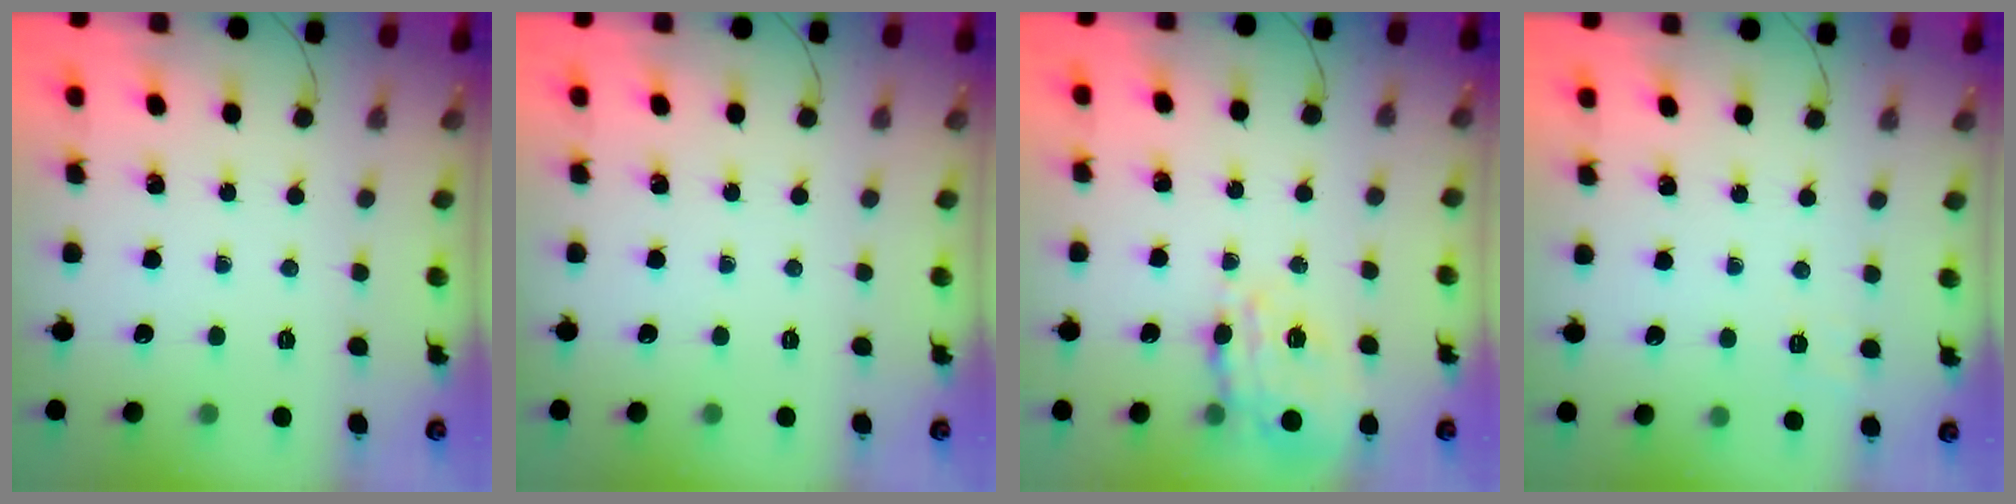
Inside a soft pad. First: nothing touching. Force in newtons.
{"total": 0.0}
{"total": 14.4, "press": 14.1, "slide": 2.9}
{"total": 2.9, "press": 2.6, "slide": 1.4}